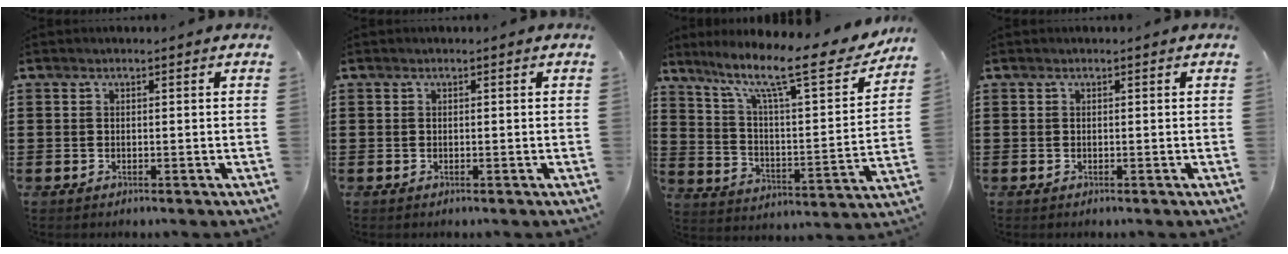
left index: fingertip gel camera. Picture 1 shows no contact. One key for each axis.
{"total": 0.0}
{"total": 13.4, "fx": 10.0, "fy": 2.1, "fz": 8.7, "tx": -0.169, "ty": -0.064, "tz": 0.158}
{"total": 0.0}